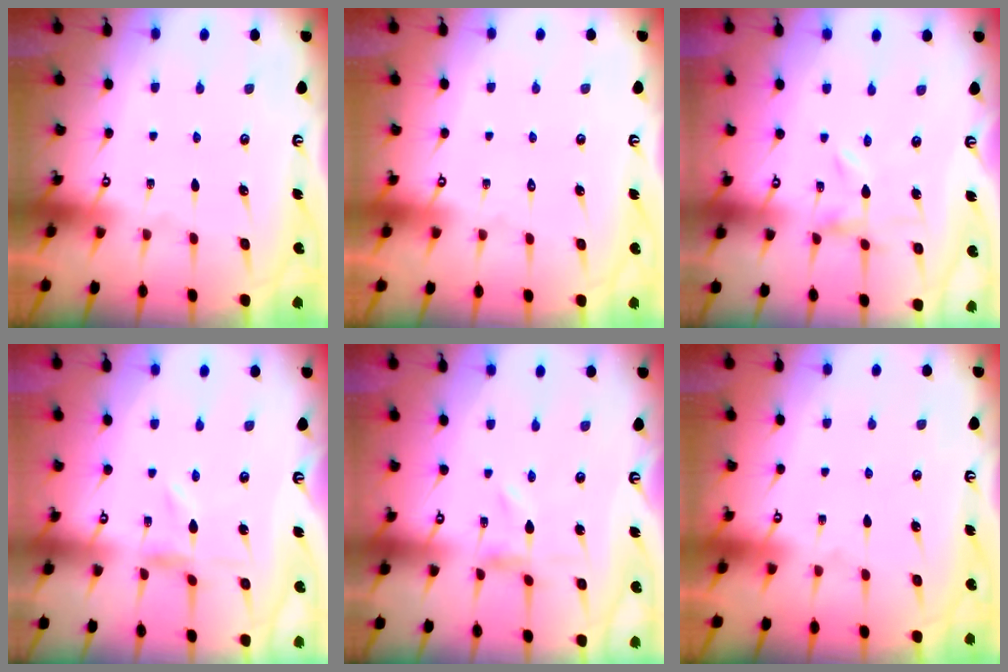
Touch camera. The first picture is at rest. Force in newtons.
{"total": 1.7, "press": 1.7, "slide": 0.1}
{"total": 0.0}
{"total": 0.6, "press": 0.6, "slide": 0.2}
{"total": 0.0}
{"total": 1.8, "press": 1.8, "slide": 0.2}